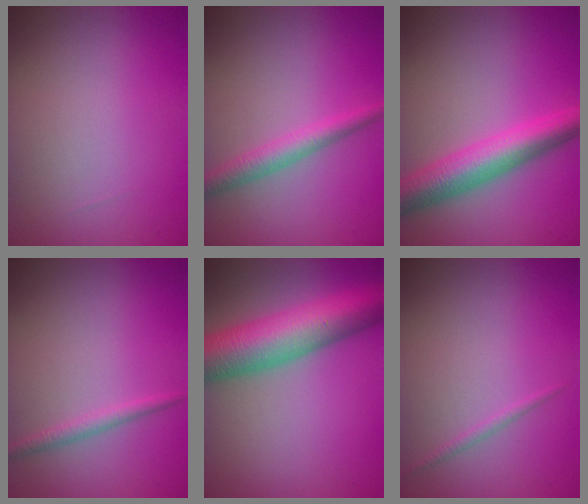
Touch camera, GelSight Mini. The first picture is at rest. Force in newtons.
{"total": 2.5, "press": 2.5, "slide": 0.1}
{"total": 5.8, "press": 5.8, "slide": 0.3}
{"total": 1.3, "press": 1.3, "slide": 0.0}
{"total": 10.1, "press": 10.1, "slide": 0.2}
{"total": 0.7, "press": 0.7, "slide": 0.0}